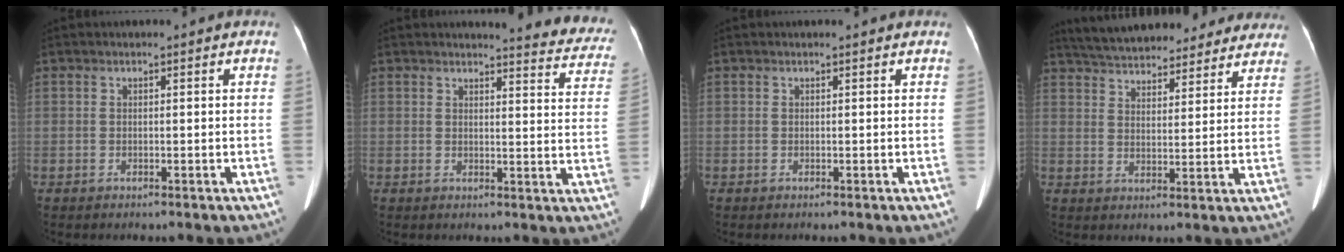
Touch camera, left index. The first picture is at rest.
{"total": 11.8, "force": [11.5, 1.4, 2.3], "torque": [0.001, -0.073, 0.095]}
{"total": 0.0}
{"total": 23.0, "force": [20.5, 7.0, 7.6], "torque": [-0.132, 0.026, 0.271]}